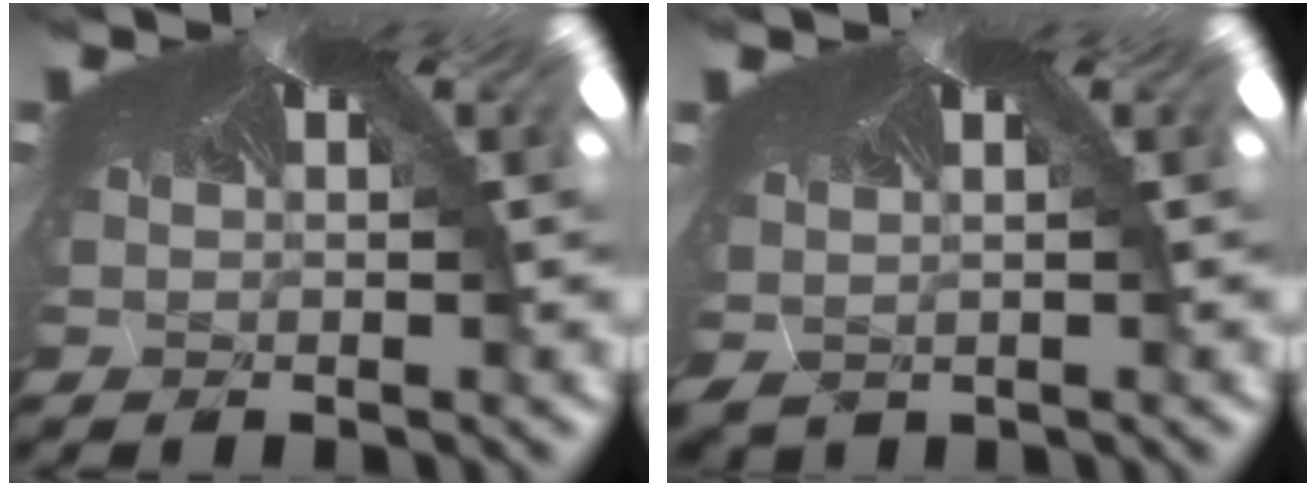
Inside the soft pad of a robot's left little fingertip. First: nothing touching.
{"total": 1.3, "force": [-1.0, 0.6, -0.4], "torque": [-0.012, -0.022, 0.005]}